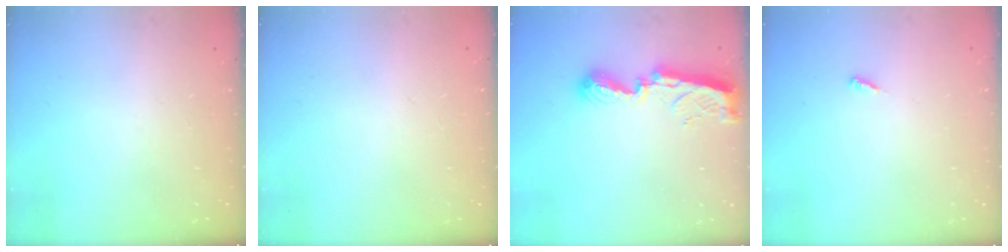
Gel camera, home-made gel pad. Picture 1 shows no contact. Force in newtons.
{"total": 0.9, "press": 0.9, "slide": 0.1}
{"total": 9.9, "press": 9.9, "slide": 0.5}
{"total": 2.5, "press": 2.5, "slide": 0.1}